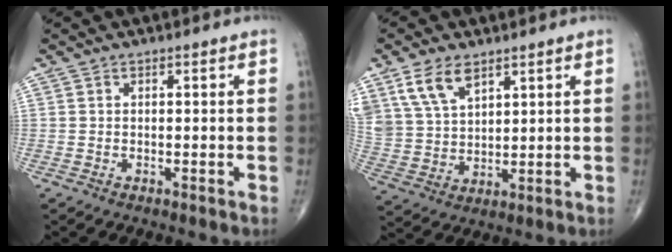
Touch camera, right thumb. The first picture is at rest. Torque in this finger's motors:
{"motor_torque": [-0.18, 0.64, 0.83, 0.92, 0.08]}